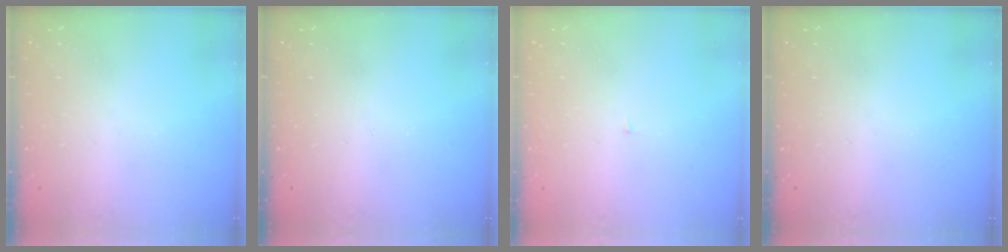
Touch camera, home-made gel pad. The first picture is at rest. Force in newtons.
{"total": 0.0}
{"total": 2.1, "press": 2.1, "slide": 0.2}
{"total": 0.0}